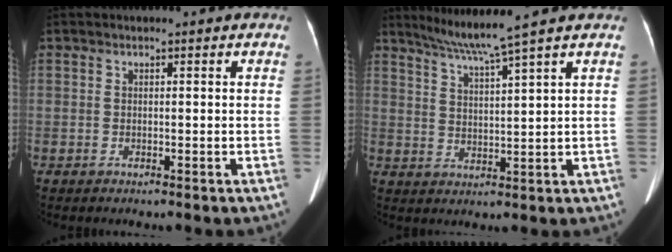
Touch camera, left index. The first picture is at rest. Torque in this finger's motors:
{"motor_torque": [-0.27, -0.34, 0.00, 0.00]}